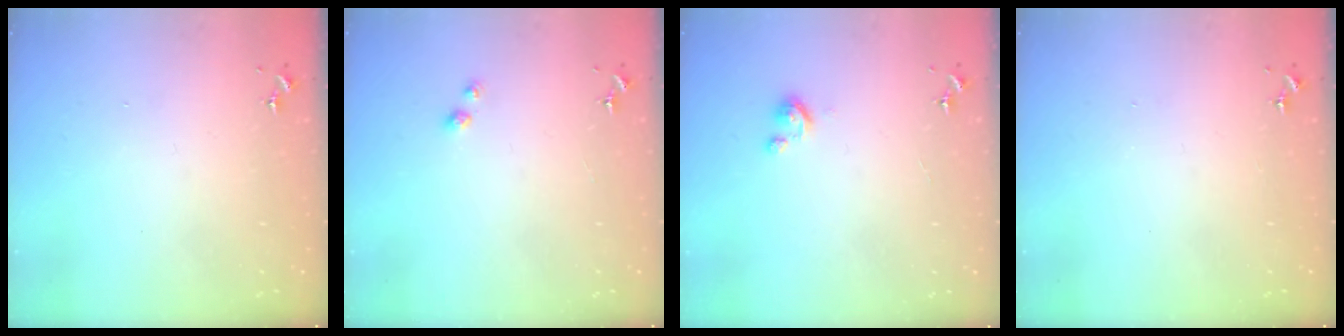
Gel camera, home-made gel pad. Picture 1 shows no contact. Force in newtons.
{"total": 3.3, "press": 3.3, "slide": 0.3}
{"total": 2.8, "press": 2.8, "slide": 0.3}
{"total": 0.0}